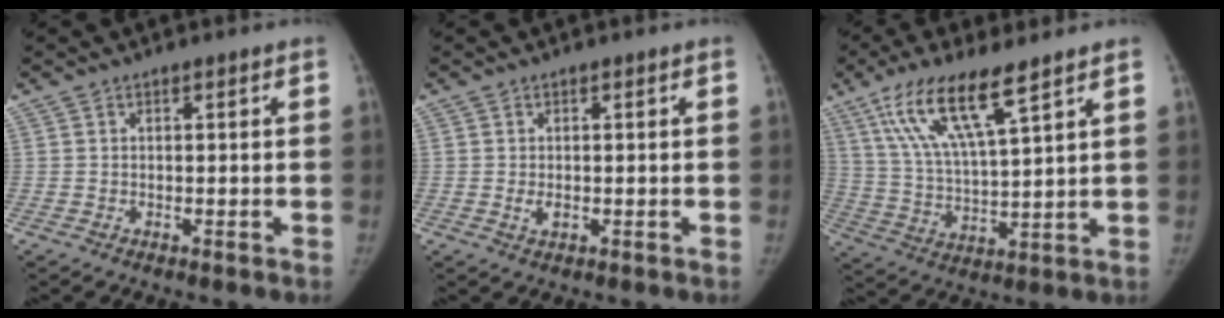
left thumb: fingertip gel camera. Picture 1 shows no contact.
{"total": 1.6, "force": [-0.1, 1.0, 1.2], "torque": [-0.021, -0.004, 0.002]}
{"total": 14.1, "force": [8.3, 3.1, 11.0], "torque": [-0.214, -0.029, 0.167]}